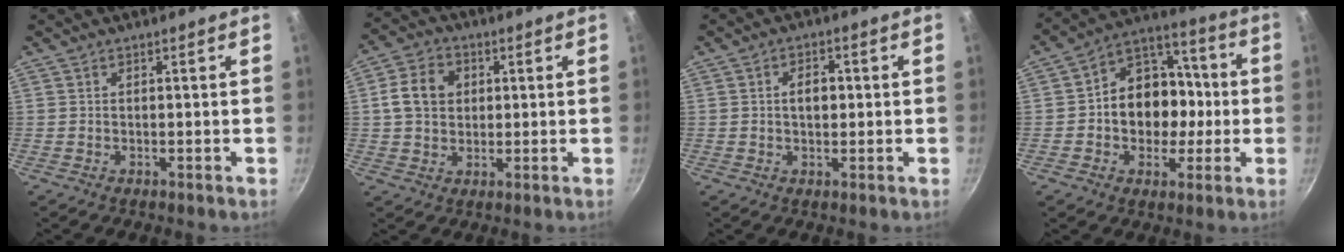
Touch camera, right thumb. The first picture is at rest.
{"total": 8.8, "force": [1.5, 6.9, 5.1], "torque": [-0.080, 0.009, 0.023]}
{"total": 4.0, "force": [0.4, 2.6, 3.1], "torque": [-0.037, 0.008, 0.004]}
{"total": 15.4, "force": [-0.8, 11.5, 10.1], "torque": [-0.096, 0.040, -0.019]}